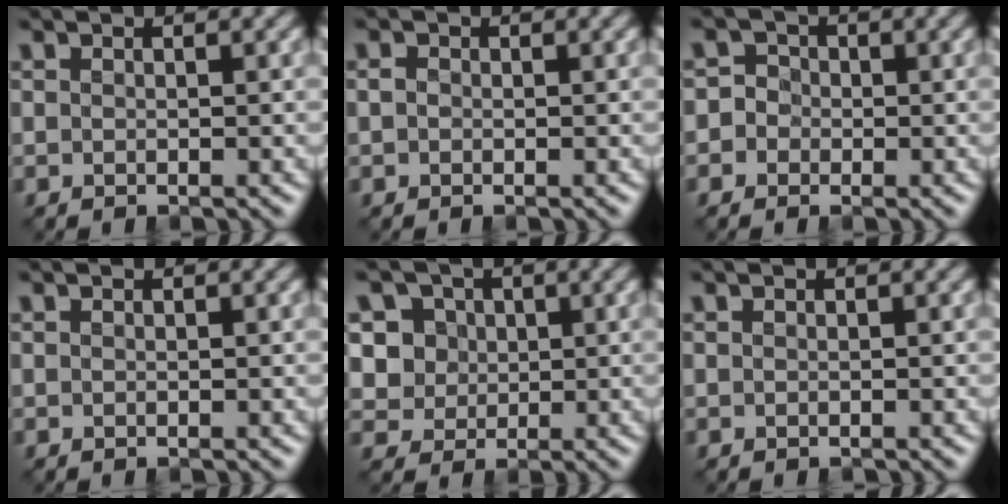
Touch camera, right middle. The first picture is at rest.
{"total": 0.7, "force": [0.0, 0.6, 0.3], "torque": [-0.005, -0.002, -0.003]}
{"total": 2.6, "force": [-0.3, 2.5, 0.7], "torque": [0.016, 0.017, -0.033]}
{"total": 0.0}
{"total": 6.4, "force": [2.4, 5.5, 2.4], "torque": [-0.038, 0.012, 0.033]}
{"total": 0.0}